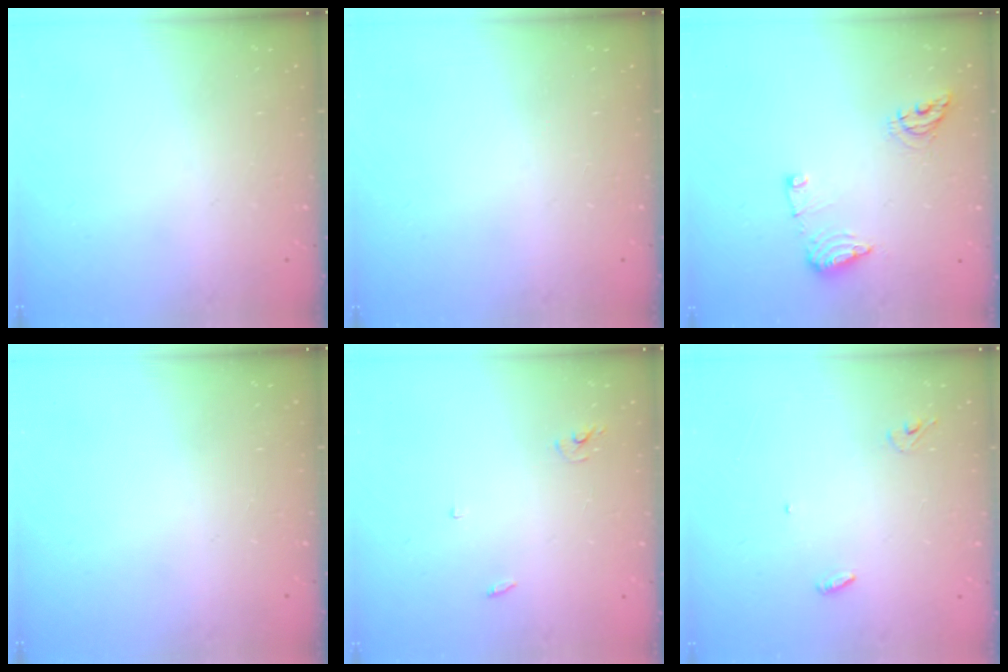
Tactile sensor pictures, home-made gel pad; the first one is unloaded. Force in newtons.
{"total": 0.0}
{"total": 9.0, "press": 8.9, "slide": 0.9}
{"total": 0.0}
{"total": 2.5, "press": 2.5, "slide": 0.1}
{"total": 3.5, "press": 3.5, "slide": 0.3}